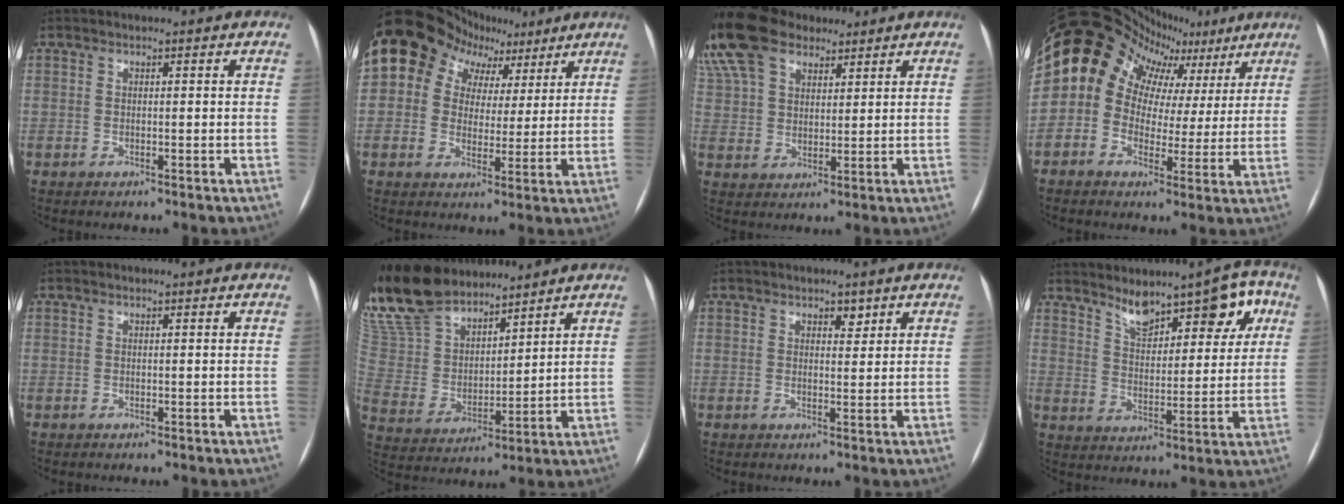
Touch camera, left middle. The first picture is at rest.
{"total": 13.5, "force": [6.6, 10.6, 5.0], "torque": [-0.072, 0.062, 0.103]}
{"total": 20.8, "force": [14.4, 11.5, 9.8], "torque": [-0.265, 0.069, 0.267]}
{"total": 17.3, "force": [8.1, 13.6, 6.8], "torque": [-0.108, 0.079, 0.098]}
{"total": 0.0}
{"total": 19.2, "force": [16.4, 7.0, 7.2], "torque": [-0.179, 0.020, 0.320]}
{"total": 1.8, "force": [1.2, 1.0, 0.9], "torque": [-0.011, 0.000, 0.017]}
{"total": 10.8, "force": [6.9, 4.1, 7.4], "torque": [-0.091, 0.019, 0.108]}